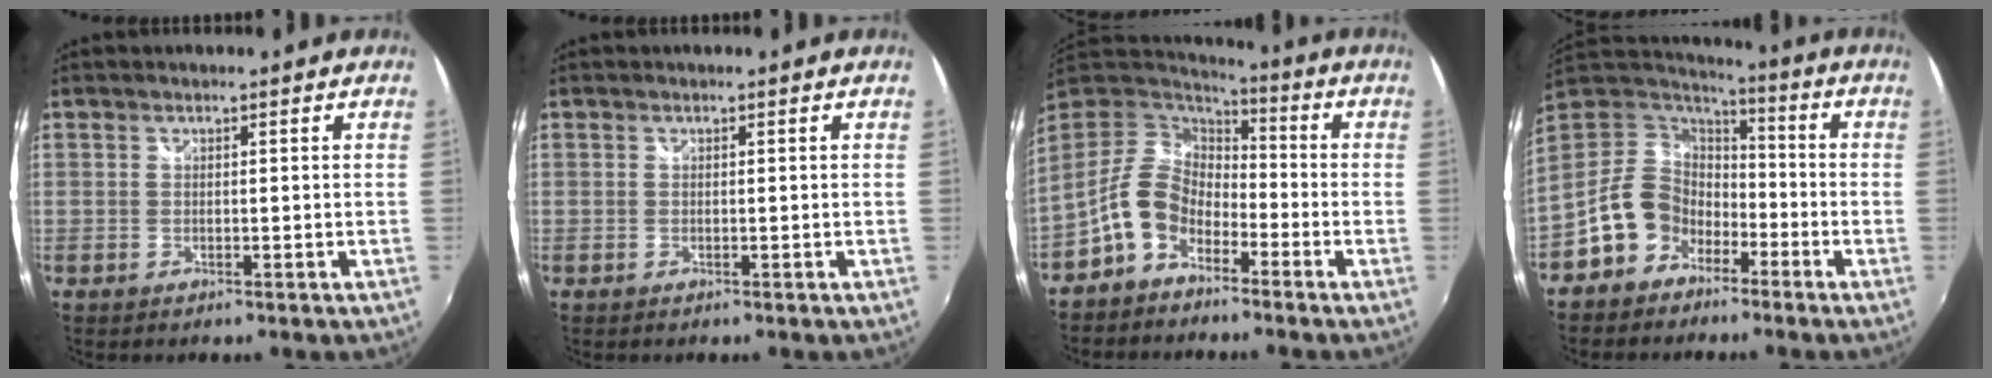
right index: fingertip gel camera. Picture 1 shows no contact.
{"total": 0.0}
{"total": 10.5, "force": [-5.7, 6.8, 5.6], "torque": [-0.116, 0.022, -0.117]}
{"total": 12.7, "force": [-7.0, 9.6, 4.8], "torque": [-0.113, 0.024, -0.124]}